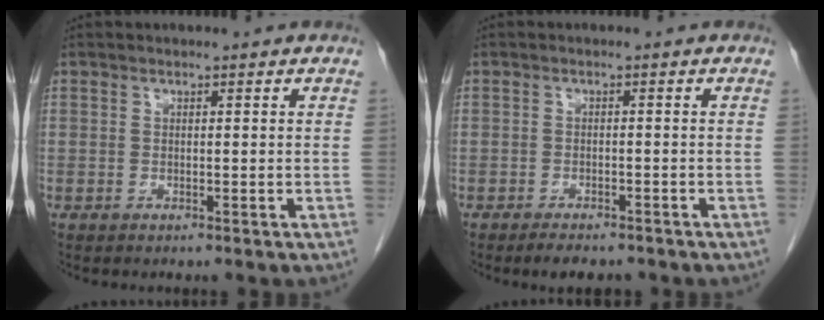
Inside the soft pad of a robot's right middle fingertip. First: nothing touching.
{"total": 4.0, "force": [-3.3, 1.4, 1.8], "torque": [-0.024, -0.003, -0.044]}